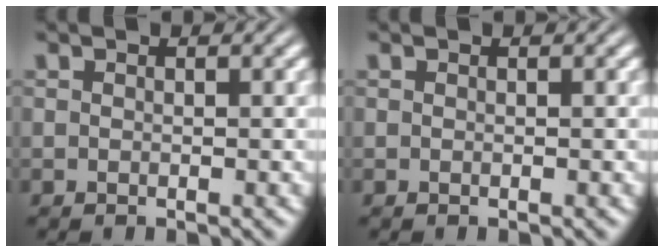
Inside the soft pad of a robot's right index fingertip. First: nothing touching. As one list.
[{"total": 0.0}]